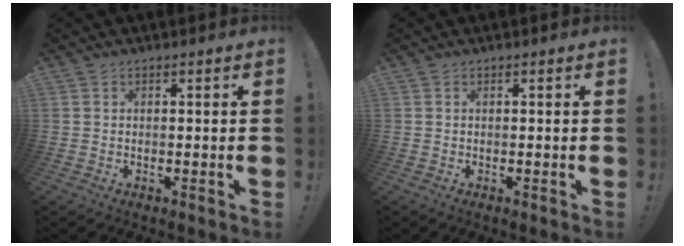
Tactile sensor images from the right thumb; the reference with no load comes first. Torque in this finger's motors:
{"motor_torque": [-0.04, -0.04, -0.19, 0.09, 0.02]}